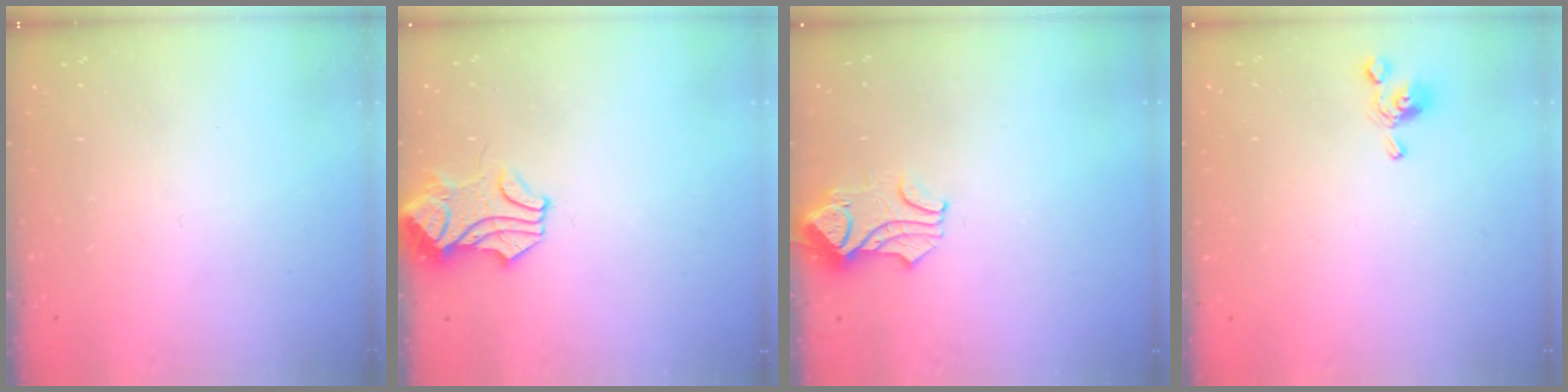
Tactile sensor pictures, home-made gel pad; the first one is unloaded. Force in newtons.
{"total": 1.9, "press": 1.7, "slide": 0.8}
{"total": 1.3, "press": 1.2, "slide": 0.4}
{"total": 2.7, "press": 2.7, "slide": 0.4}